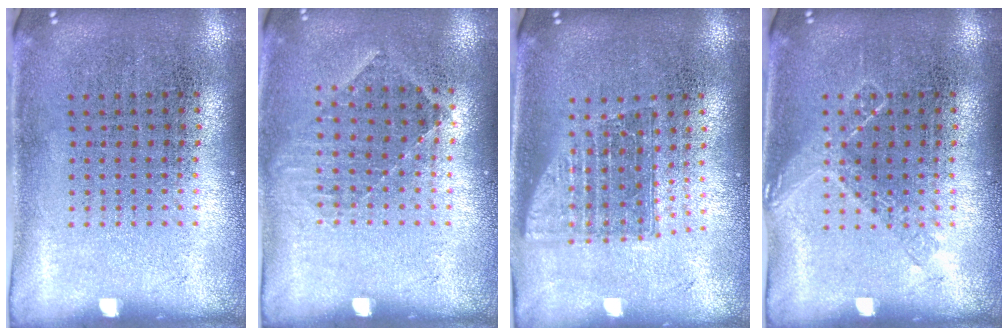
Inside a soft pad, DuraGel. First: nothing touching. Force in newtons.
{"total": 0.8, "press": 0.8, "slide": 0.3}
{"total": 1.5, "press": 1.2, "slide": 0.9}
{"total": 1.7, "press": 1.7, "slide": 0.3}